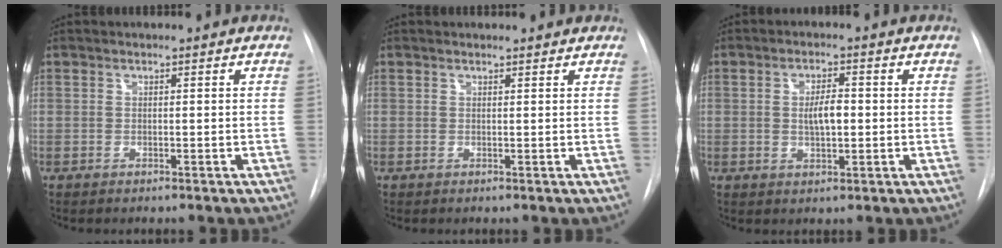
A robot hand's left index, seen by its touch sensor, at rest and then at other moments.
{"total": 2.7, "force": [2.5, 0.7, 0.6], "torque": [-0.011, 0.009, 0.022]}
{"total": 3.9, "force": [-0.5, 1.3, 3.7], "torque": [-0.063, -0.004, -0.005]}